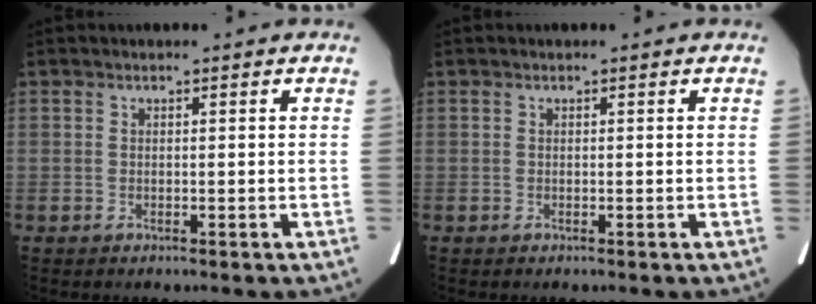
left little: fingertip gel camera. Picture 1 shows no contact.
{"total": 0.0}